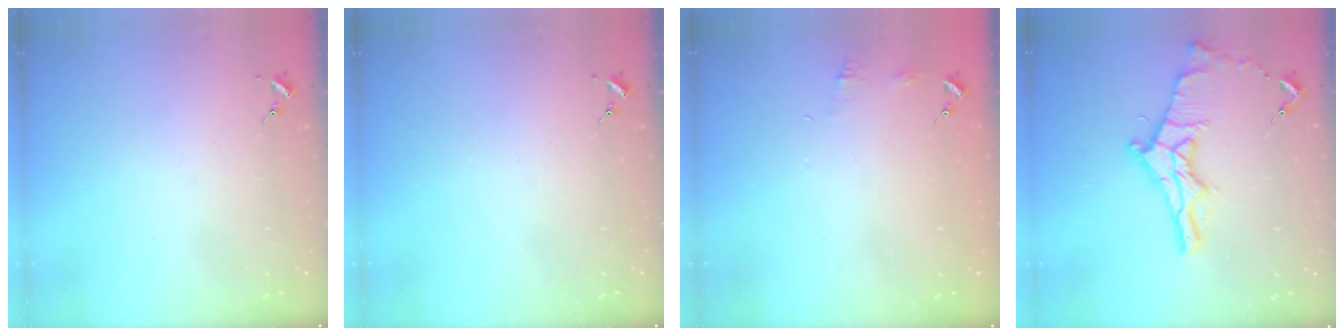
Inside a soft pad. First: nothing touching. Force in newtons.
{"total": 0.0}
{"total": 4.5, "press": 4.5, "slide": 0.5}
{"total": 13.4, "press": 13.4, "slide": 0.6}